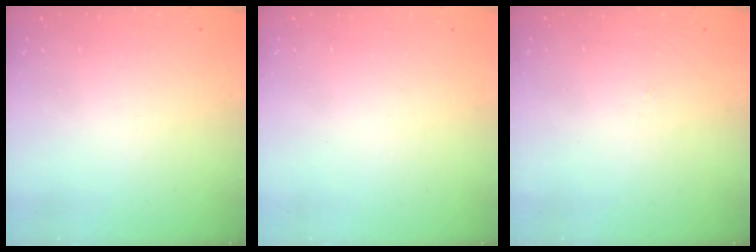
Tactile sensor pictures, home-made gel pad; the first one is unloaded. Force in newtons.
{"total": 1.6, "press": 1.6, "slide": 0.1}
{"total": 2.2, "press": 2.2, "slide": 0.3}